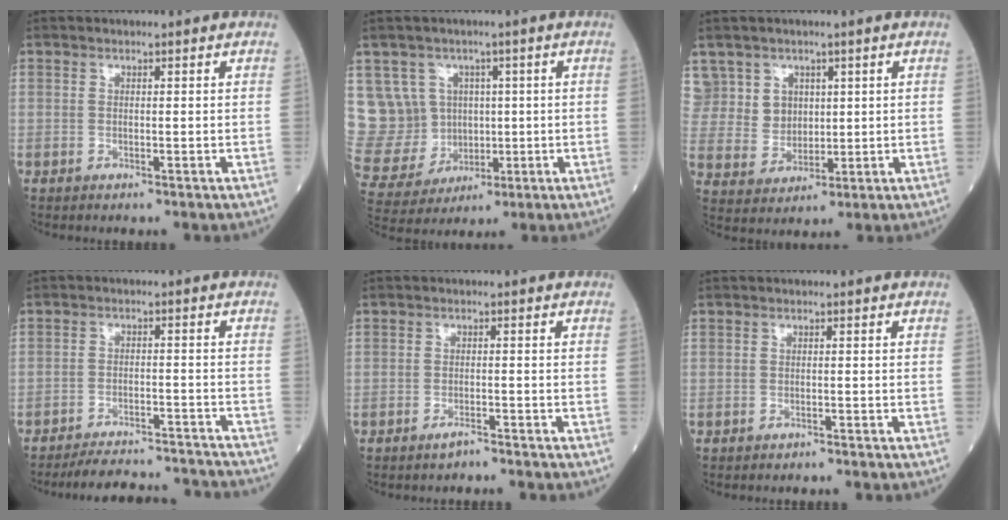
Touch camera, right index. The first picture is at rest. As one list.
[{"total": 11.2, "force": [2.6, 10.5, 2.7], "torque": [-0.079, 0.046, 0.077]}, {"total": 9.8, "force": [4.6, 8.6, 1.2], "torque": [-0.032, 0.034, 0.107]}, {"total": 14.0, "force": [-13.6, 1.6, 2.8], "torque": [-0.035, 0.007, -0.176]}, {"total": 2.1, "force": [-1.9, 0.0, 0.8], "torque": [-0.015, -0.001, -0.027]}, {"total": 2.3, "force": [-2.1, 0.2, 0.8], "torque": [-0.016, -0.001, -0.025]}]